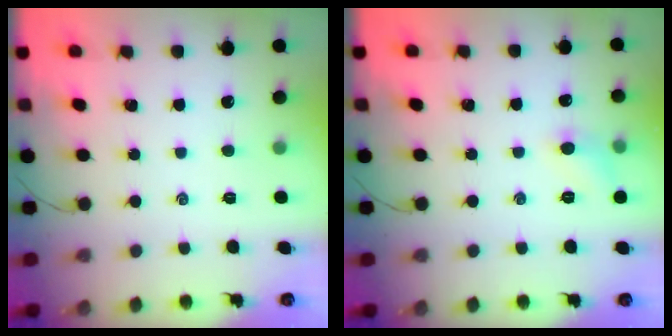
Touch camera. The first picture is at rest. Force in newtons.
{"total": 5.5, "press": 5.3, "slide": 1.4}